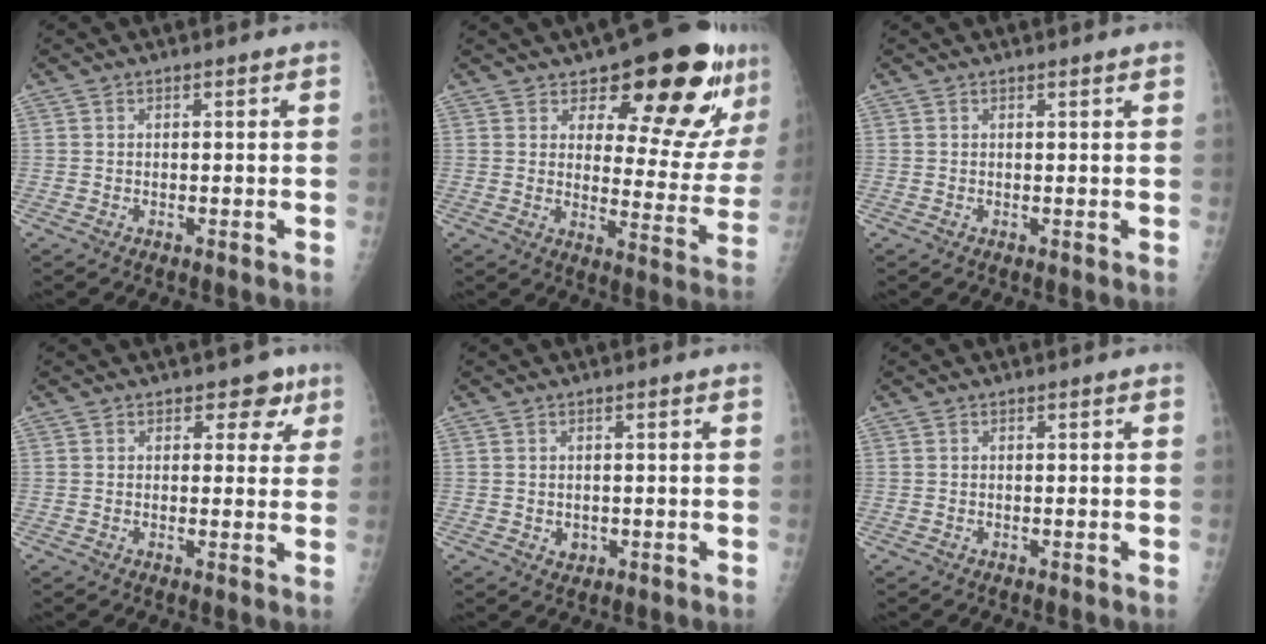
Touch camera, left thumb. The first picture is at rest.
{"total": 19.2, "force": [11.8, 7.4, 13.2], "torque": [-0.130, -0.076, 0.159]}
{"total": 0.9, "force": [0.7, -0.1, 0.5], "torque": [-0.009, 0.001, 0.012]}
{"total": 4.5, "force": [2.5, 3.1, 2.0], "torque": [0.013, -0.007, 0.026]}
{"total": 1.6, "force": [-0.1, 1.4, 0.8], "torque": [-0.007, 0.000, 0.004]}
{"total": 0.0}